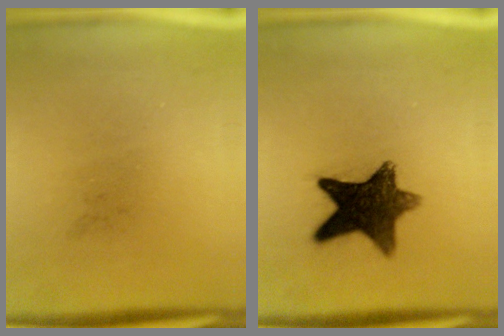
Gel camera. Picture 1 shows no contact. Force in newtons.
{"total": 11.7}